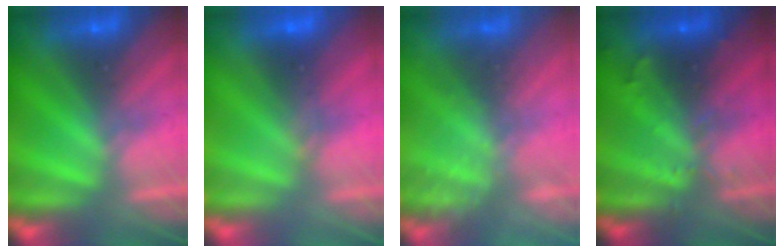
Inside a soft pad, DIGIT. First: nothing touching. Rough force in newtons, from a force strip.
{"total": 1.7}
{"total": 2.4}
{"total": 2.9}